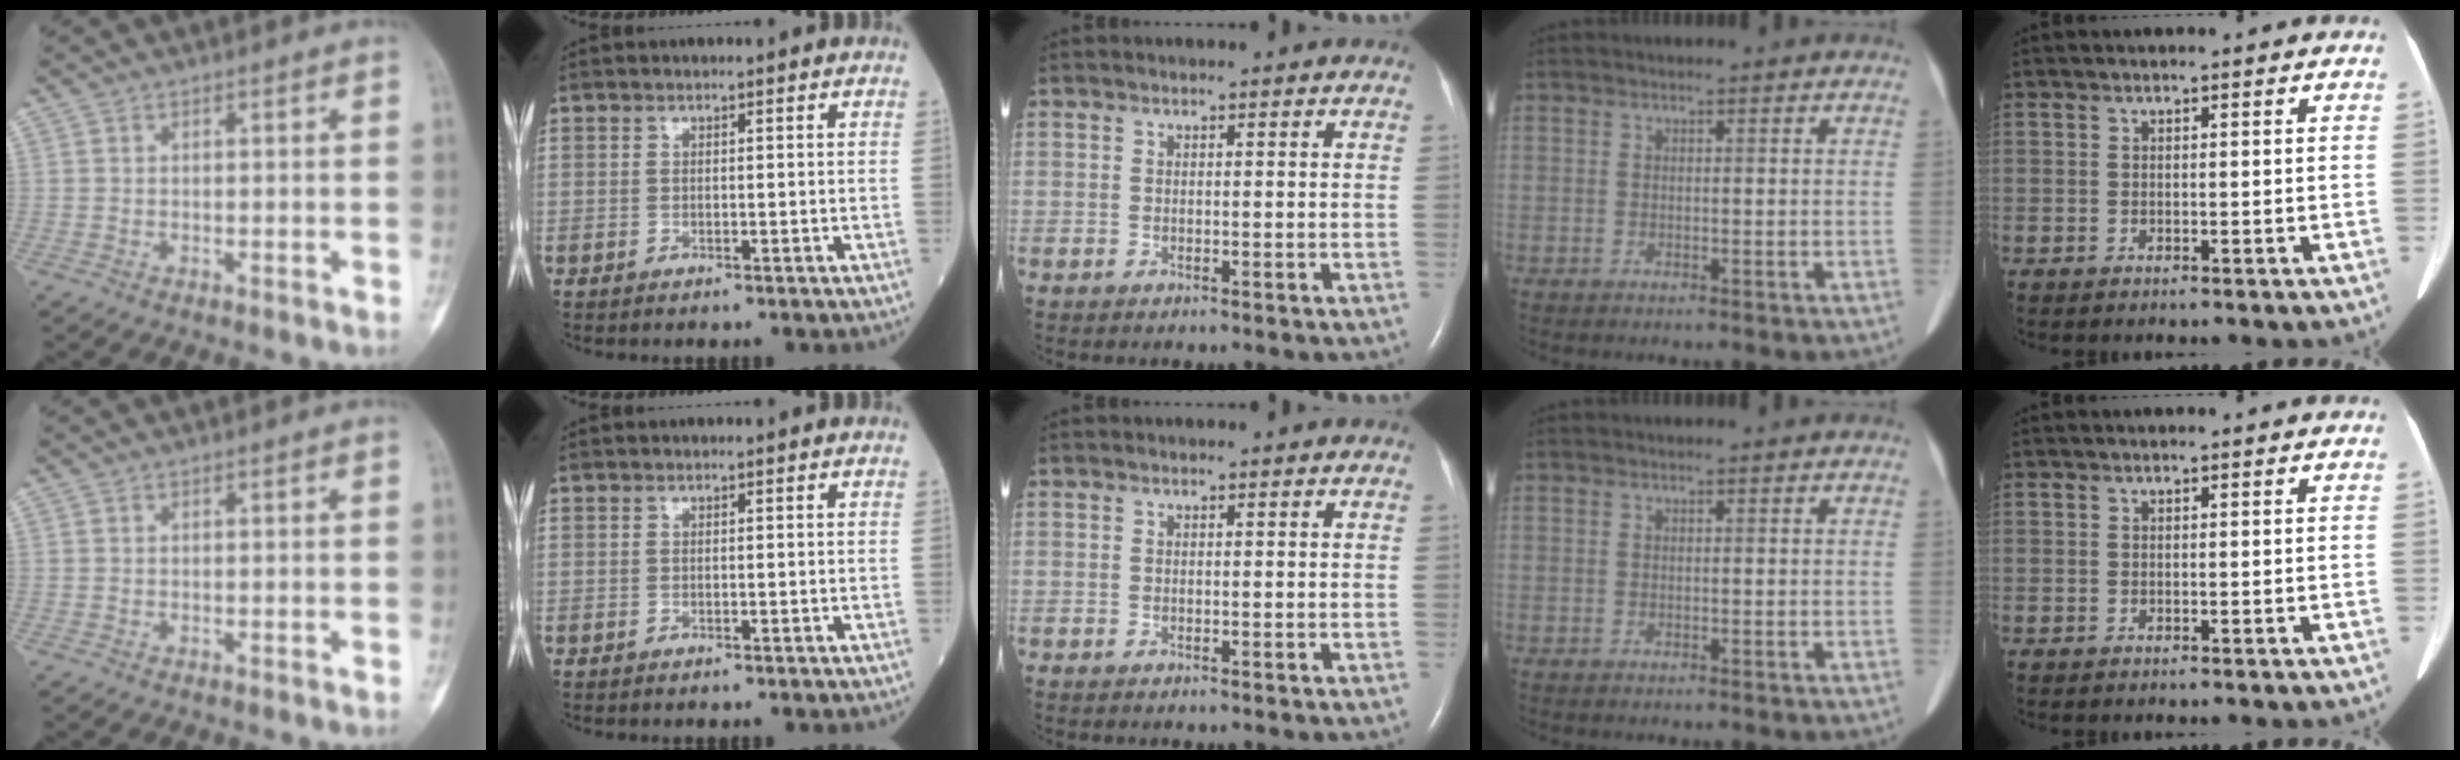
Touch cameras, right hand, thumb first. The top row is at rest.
{}